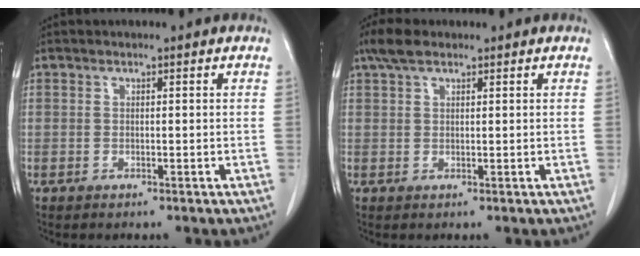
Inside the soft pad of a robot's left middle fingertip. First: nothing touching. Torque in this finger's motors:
{"motor_torque": [0.79, -0.65, 0.05, 0.01]}